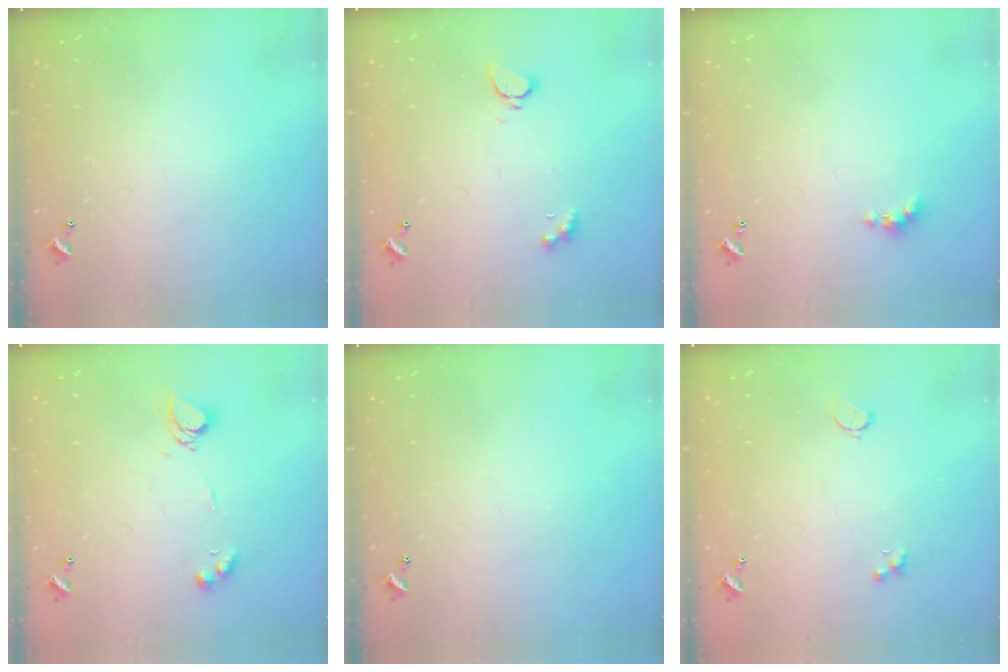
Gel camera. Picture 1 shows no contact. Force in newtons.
{"total": 1.8, "press": 1.8, "slide": 0.3}
{"total": 2.3, "press": 2.3, "slide": 0.5}
{"total": 6.0, "press": 6.0, "slide": 0.4}
{"total": 0.0}
{"total": 1.5, "press": 1.4, "slide": 0.7}